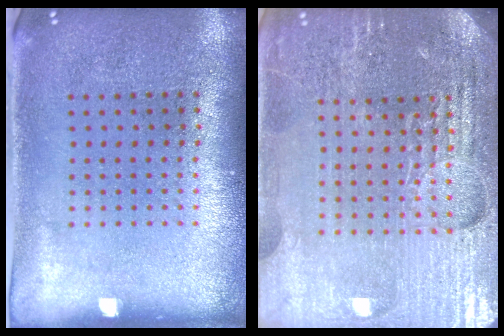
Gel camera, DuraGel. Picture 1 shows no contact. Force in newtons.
{"total": 4.9, "press": 4.6, "slide": 1.6}